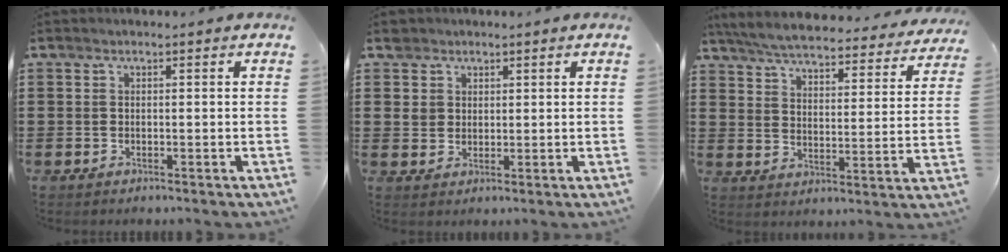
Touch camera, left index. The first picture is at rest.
{"total": 3.6, "force": [2.1, 3.0, 0.2], "torque": [-0.011, 0.009, 0.037]}
{"total": 5.4, "force": [5.2, 0.0, 1.3], "torque": [-0.053, -0.037, 0.086]}